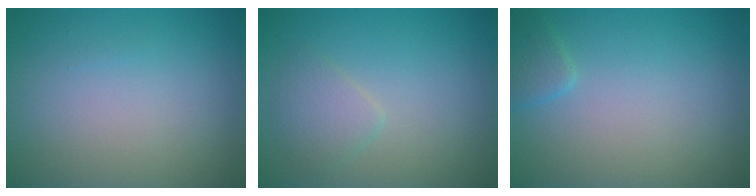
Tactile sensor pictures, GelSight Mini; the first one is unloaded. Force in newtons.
{"total": 1.8, "press": 1.8, "slide": 0.0}
{"total": 1.4, "press": 1.4, "slide": 0.1}